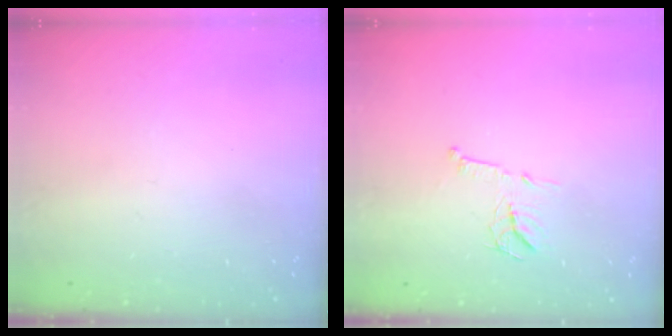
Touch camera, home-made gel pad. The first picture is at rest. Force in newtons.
{"total": 9.7, "press": 9.7, "slide": 0.3}